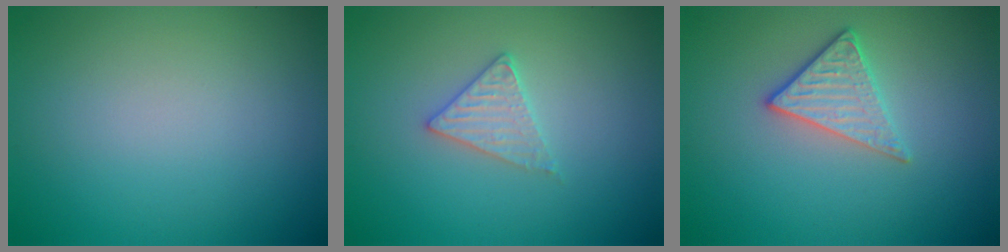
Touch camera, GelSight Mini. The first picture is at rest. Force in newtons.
{"total": 2.1, "press": 2.1, "slide": 0.3}
{"total": 2.9, "press": 2.6, "slide": 1.3}